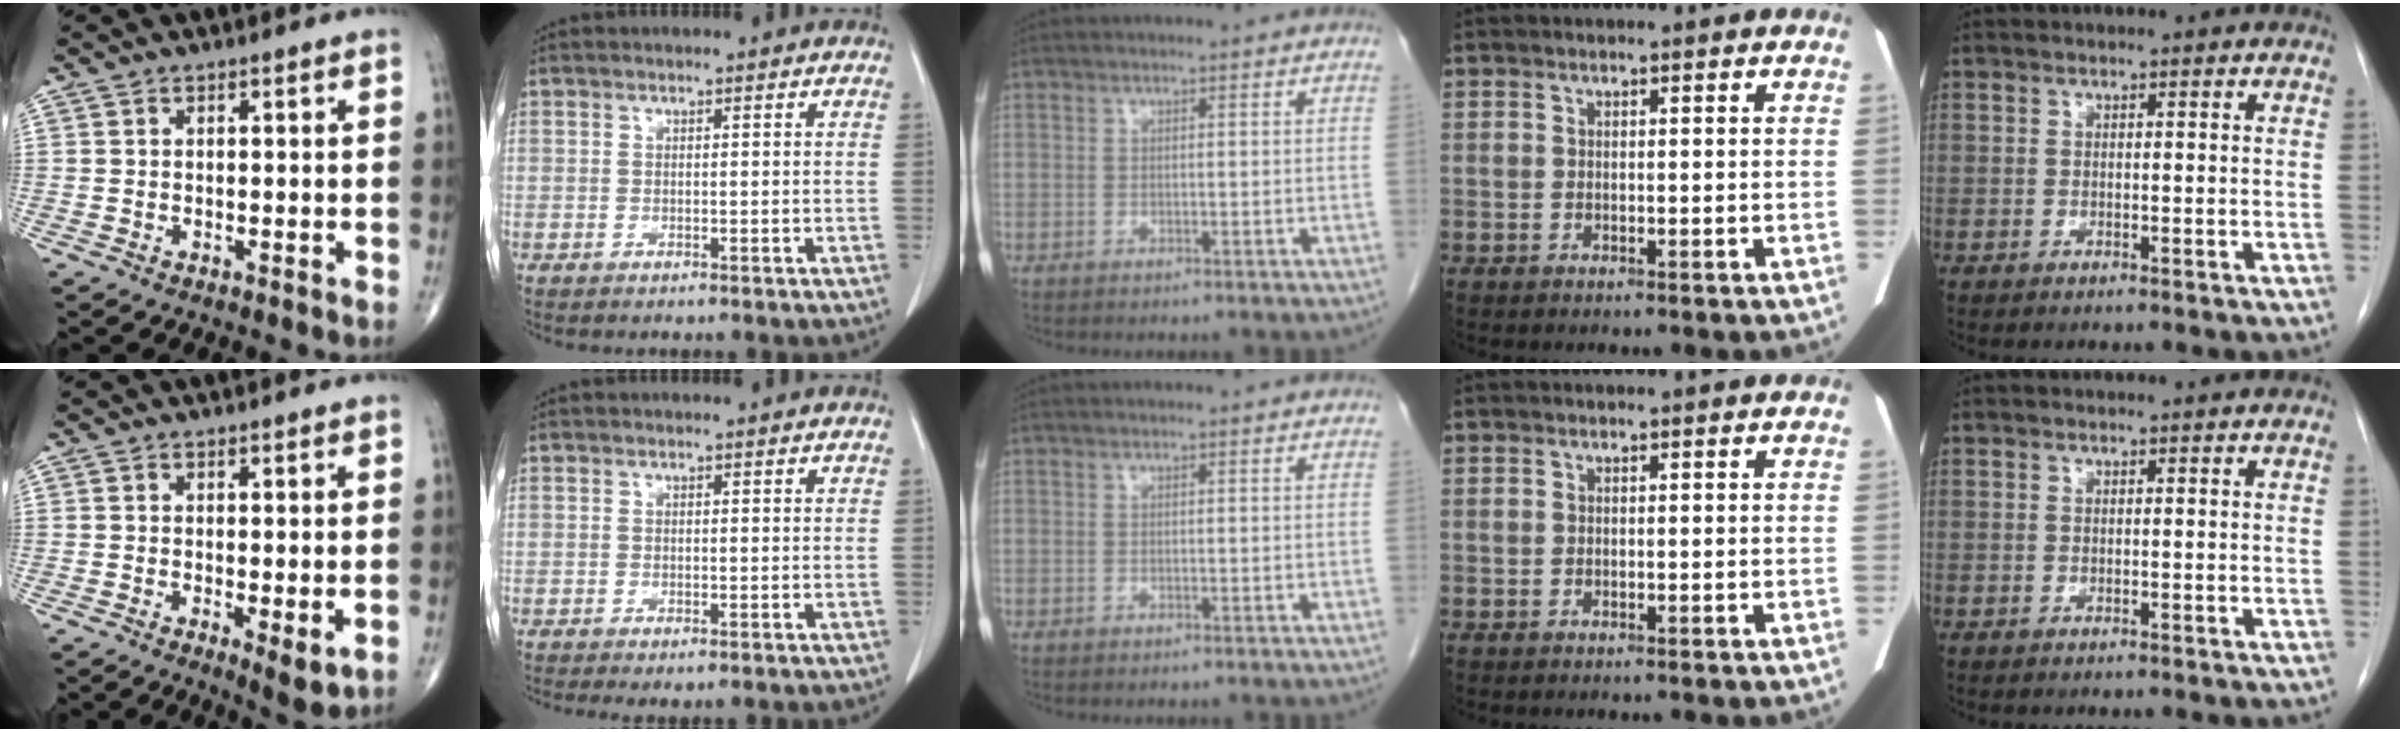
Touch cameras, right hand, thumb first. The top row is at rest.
{"thumb": {"total": 6.2, "force": [-1.5, 2.2, 5.6], "torque": [-0.077, -0.018, -0.015]}, "index": {"total": 2.2, "force": [-1.5, 0.9, 1.3], "torque": [-0.014, -0.004, -0.018]}}